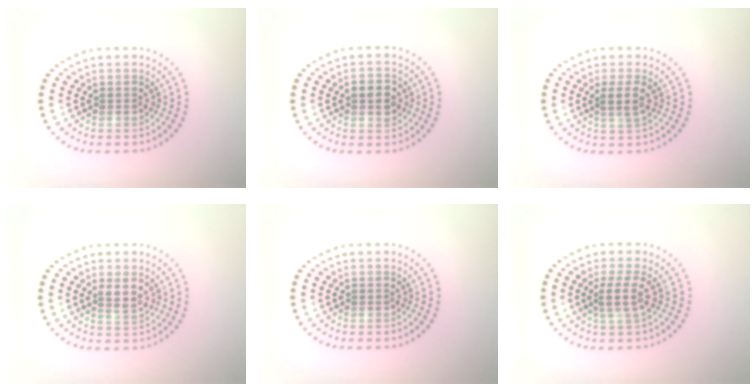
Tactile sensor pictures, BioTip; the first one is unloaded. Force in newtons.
{"total": 2.3, "press": 2.3, "slide": 0.3}
{"total": 1.9, "press": 1.6, "slide": 1.0}
{"total": 1.9, "press": 1.7, "slide": 0.9}
{"total": 0.0}
{"total": 2.2, "press": 1.7, "slide": 1.4}